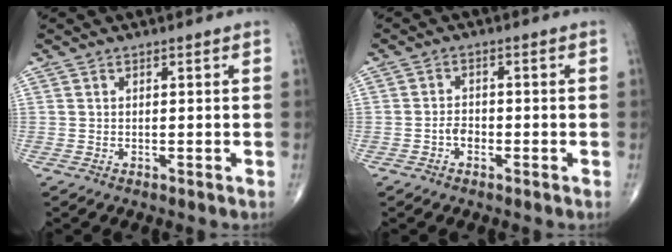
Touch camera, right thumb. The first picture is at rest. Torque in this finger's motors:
{"motor_torque": [0.17, 0.06, -0.03, -0.14, 0.02]}